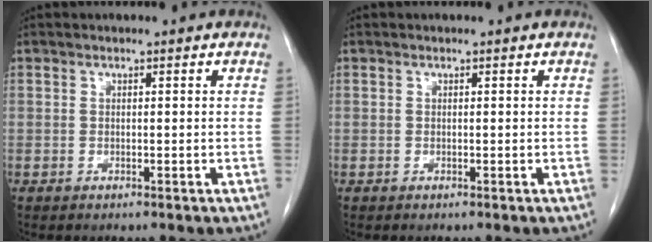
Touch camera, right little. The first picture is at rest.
{"total": 0.0}